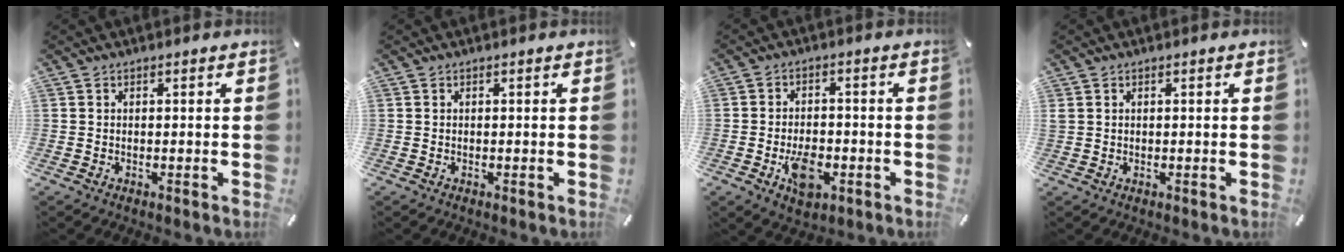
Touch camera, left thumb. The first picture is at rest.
{"total": 0.0}
{"total": 7.8, "force": [-2.9, 4.6, 5.6], "torque": [-0.102, 0.008, -0.051]}
{"total": 0.5, "force": [0.2, 0.4, 0.3], "torque": [-0.006, 0.002, 0.004]}